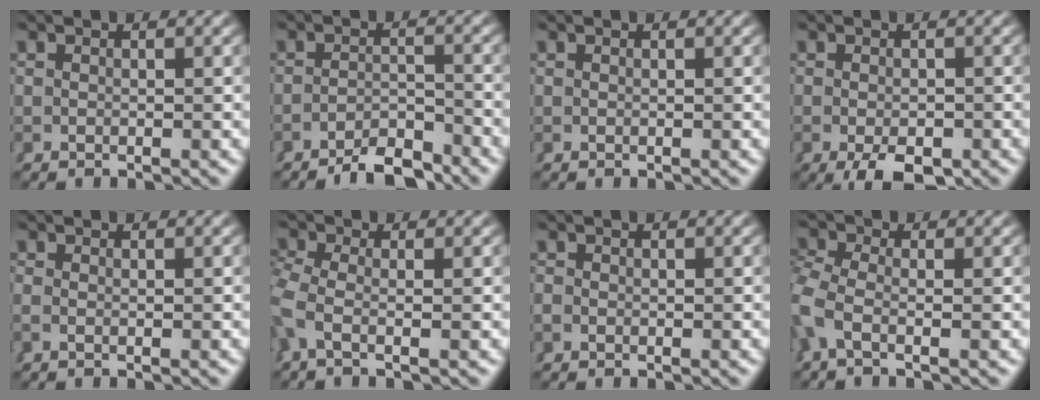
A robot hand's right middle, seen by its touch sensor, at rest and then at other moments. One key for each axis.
{"total": 4.2, "fx": -3.9, "fy": 0.6, "fz": 1.4, "tx": -0.004, "ty": 0.000, "tz": -0.067}
{"total": 0.0}
{"total": 4.0, "fx": -2.1, "fy": 2.0, "fz": 2.8, "tx": -0.047, "ty": -0.015, "tz": -0.024}
{"total": 0.6, "fx": -0.2, "fy": 0.3, "fz": 0.5, "tx": -0.014, "ty": 0.000, "tz": -0.003}
{"total": 3.4, "fx": -0.2, "fy": 2.4, "fz": 2.4, "tx": -0.081, "ty": -0.006, "tz": -0.003}
{"total": 0.8, "fx": -0.4, "fy": 0.7, "fz": 0.1, "tx": -0.006, "ty": -0.003, "tz": -0.008}
{"total": 3.8, "fx": -0.6, "fy": 2.9, "fz": 2.4, "tx": -0.084, "ty": -0.010, "tz": -0.010}